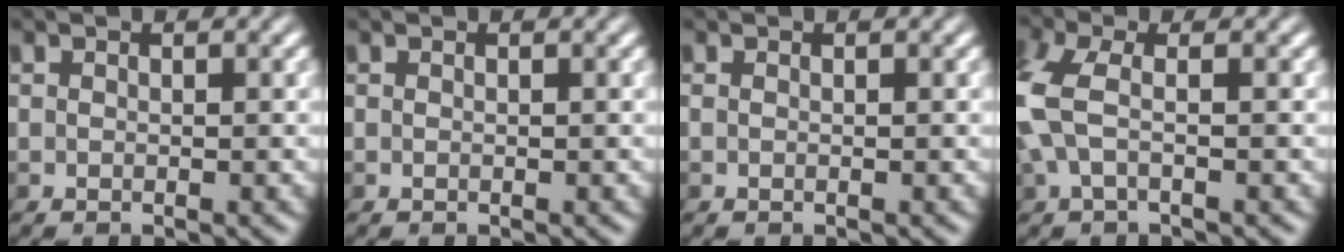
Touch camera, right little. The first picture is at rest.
{"total": 0.0}
{"total": 0.0}
{"total": 4.1, "force": [-0.1, 2.0, 3.6], "torque": [-0.106, 0.010, -0.007]}